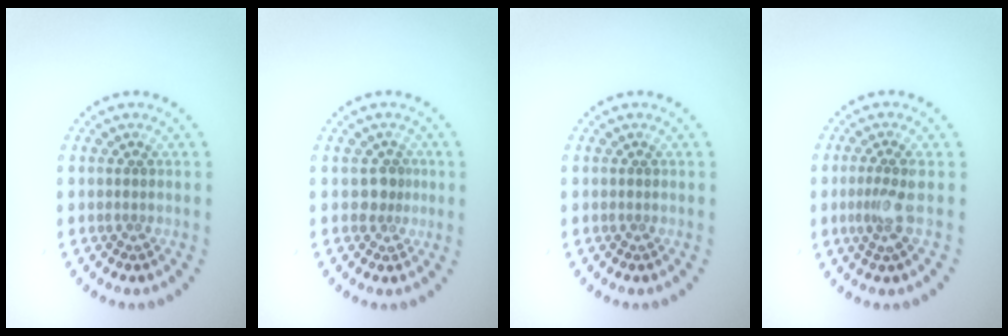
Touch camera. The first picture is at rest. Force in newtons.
{"total": 1.6, "press": 1.2, "slide": 1.1}
{"total": 0.0}
{"total": 2.2, "press": 1.7, "slide": 1.4}